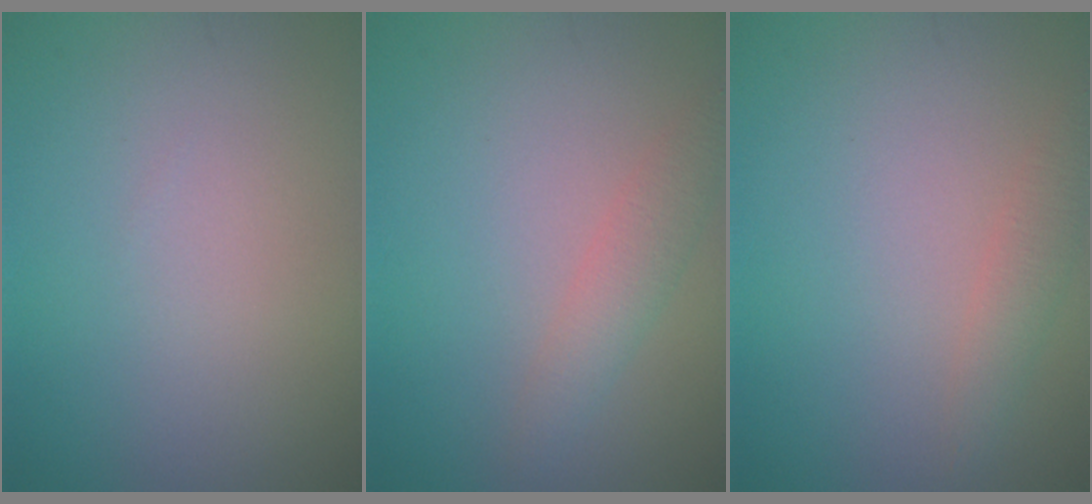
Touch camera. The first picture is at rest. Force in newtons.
{"total": 2.2, "press": 2.2, "slide": 0.1}
{"total": 1.7, "press": 1.7, "slide": 0.1}